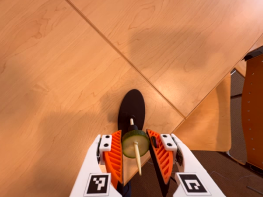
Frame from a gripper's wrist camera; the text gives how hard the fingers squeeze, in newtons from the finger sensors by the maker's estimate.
{"total": 9.7, "left": 9.6, "right": 9.7}